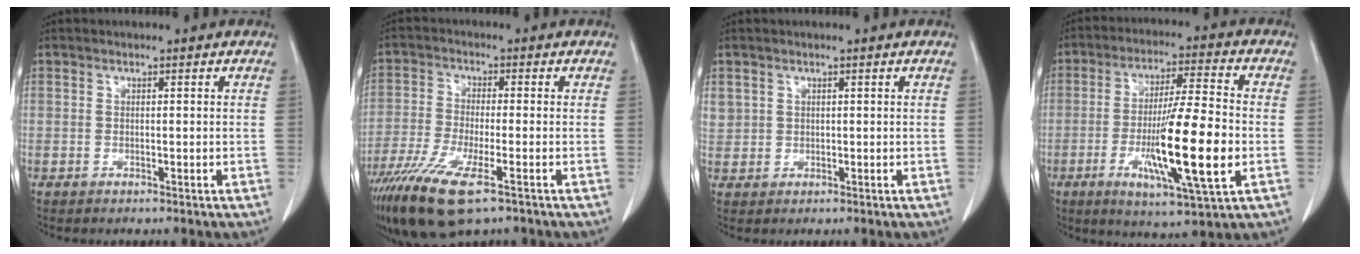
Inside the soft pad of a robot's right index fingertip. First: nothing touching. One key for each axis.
{"total": 11.3, "fx": -6.9, "fy": 2.2, "fz": 8.7, "tx": -0.167, "ty": -0.030, "tz": -0.120}
{"total": 3.0, "fx": 1.3, "fy": 2.7, "fz": 0.6, "tx": -0.012, "ty": 0.011, "tz": 0.032}
{"total": 16.0, "fx": -3.7, "fy": 1.0, "fz": 15.5, "tx": -0.272, "ty": -0.018, "tz": -0.061}